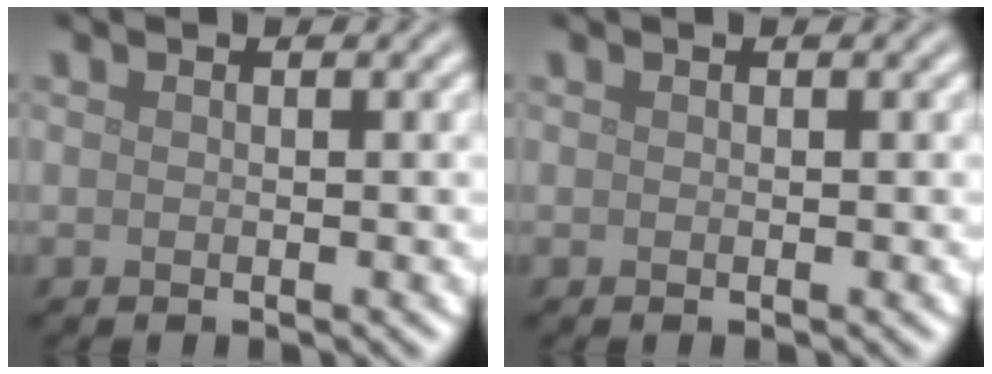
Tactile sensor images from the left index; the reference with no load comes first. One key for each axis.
{"total": 0.0}